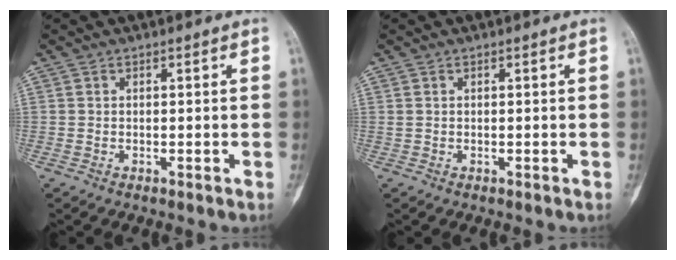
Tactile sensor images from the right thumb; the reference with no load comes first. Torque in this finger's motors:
{"motor_torque": [0.00, 0.00, 0.02, -0.02, 0.03]}